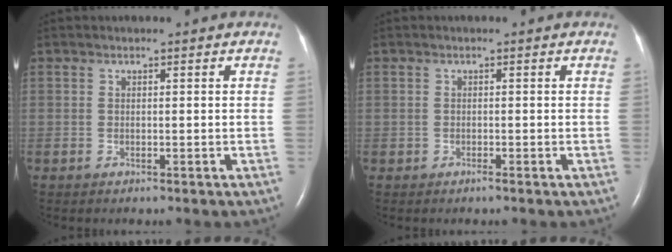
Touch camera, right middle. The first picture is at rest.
{"total": 0.7, "force": [-0.2, -0.6, 0.1], "torque": [-0.007, -0.002, -0.006]}